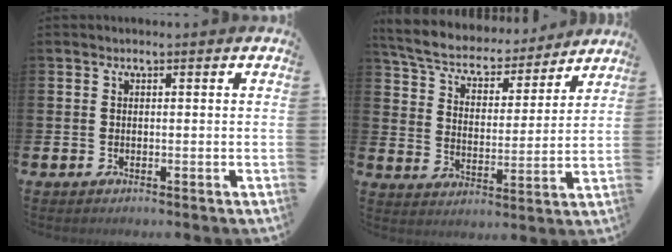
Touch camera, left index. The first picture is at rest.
{"total": 6.9, "force": [6.4, 1.9, 1.7], "torque": [-0.071, -0.045, 0.109]}